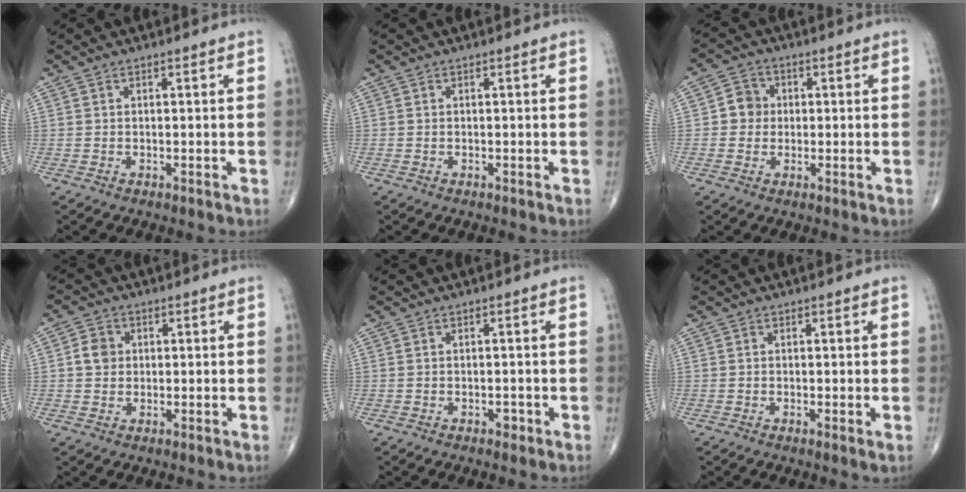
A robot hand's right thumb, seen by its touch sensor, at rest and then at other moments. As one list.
[{"total": 0.0}, {"total": 4.5, "force": [0.1, 4.2, 1.5], "torque": [-0.001, 0.008, -0.006]}, {"total": 3.8, "force": [0.4, 3.3, 1.8], "torque": [-0.020, 0.004, 0.002]}, {"total": 1.2, "force": [-0.6, 0.7, 0.7], "torque": [-0.008, 0.001, -0.011]}, {"total": 1.1, "force": [-0.2, 0.1, 1.1], "torque": [-0.025, -0.006, -0.005]}]